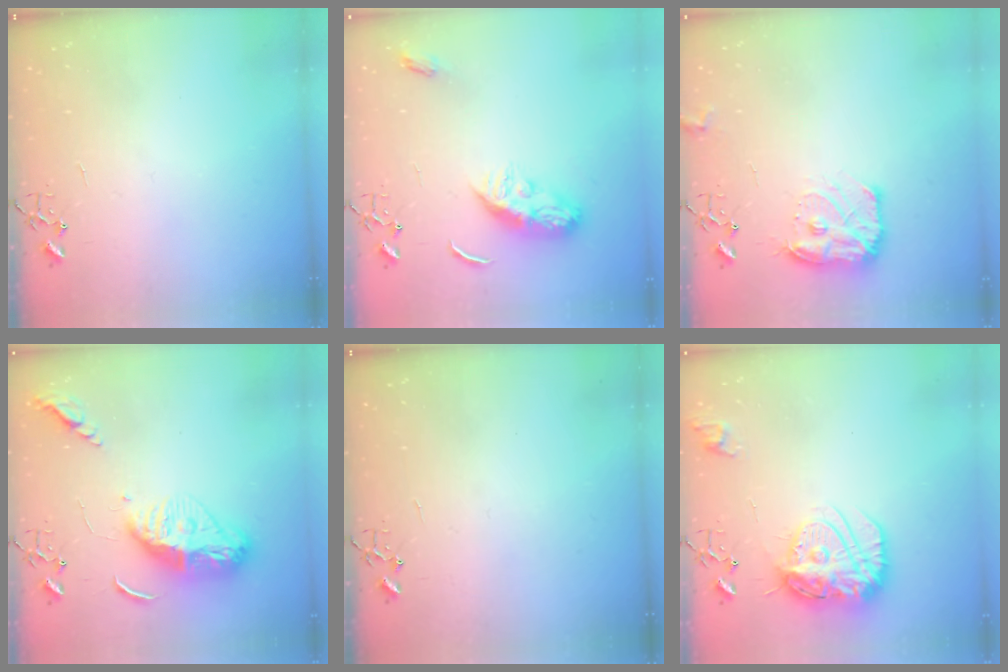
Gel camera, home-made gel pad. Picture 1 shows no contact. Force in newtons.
{"total": 9.5, "press": 9.5, "slide": 0.2}
{"total": 12.6, "press": 12.6, "slide": 0.6}
{"total": 14.6, "press": 14.5, "slide": 1.2}
{"total": 0.0}
{"total": 16.5, "press": 16.5, "slide": 1.6}